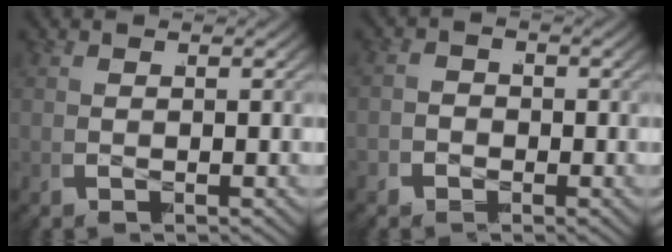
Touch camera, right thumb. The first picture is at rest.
{"total": 1.3, "force": [-0.5, 1.1, 0.2], "torque": [0.013, 0.005, -0.020]}